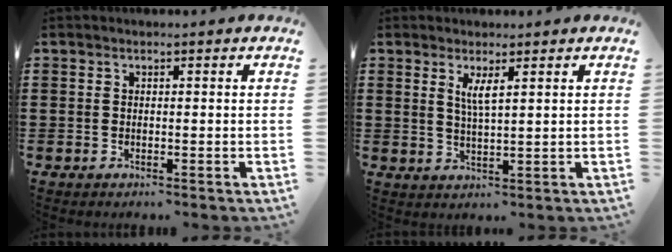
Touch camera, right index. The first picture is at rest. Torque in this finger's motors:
{"motor_torque": [0.01, 0.01, 0.11, 0.07]}